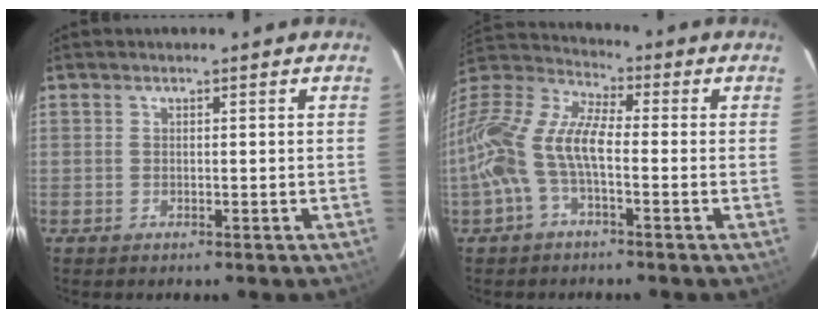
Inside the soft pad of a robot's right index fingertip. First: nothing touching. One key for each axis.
{"total": 14.5, "fx": -3.0, "fy": 6.1, "fz": 12.9, "tx": -0.264, "ty": 0.009, "tz": -0.070}